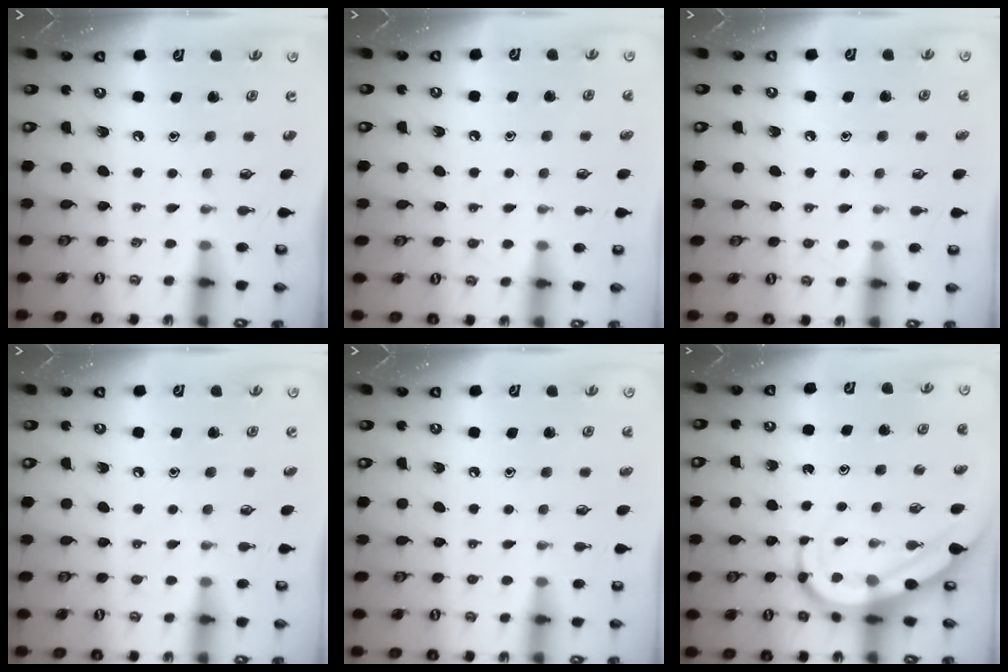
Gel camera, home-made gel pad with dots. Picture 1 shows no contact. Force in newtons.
{"total": 4.1, "press": 4.1, "slide": 0.4}
{"total": 4.2, "press": 4.2, "slide": 0.5}
{"total": 5.2, "press": 5.1, "slide": 0.7}
{"total": 2.9, "press": 2.9, "slide": 0.4}
{"total": 8.1, "press": 8.1, "slide": 0.8}